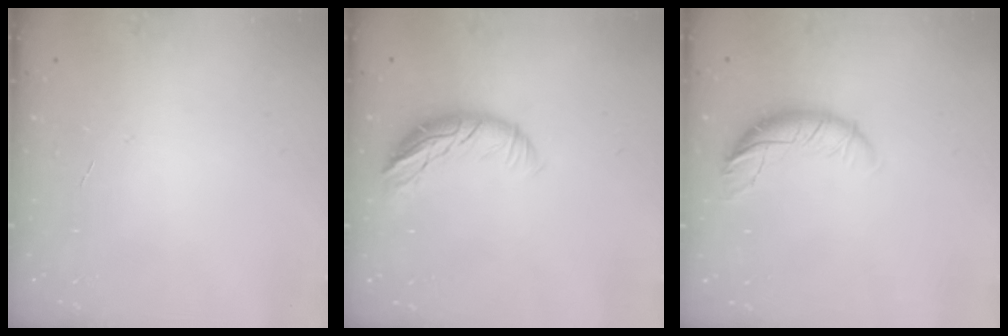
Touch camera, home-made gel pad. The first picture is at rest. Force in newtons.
{"total": 9.3, "press": 9.2, "slide": 1.6}
{"total": 9.1, "press": 9.0, "slide": 1.2}